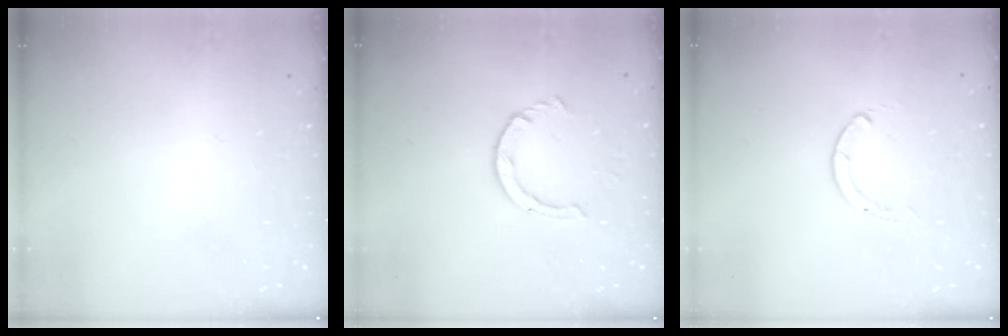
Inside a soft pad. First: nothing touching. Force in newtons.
{"total": 2.3, "press": 2.3, "slide": 0.2}
{"total": 0.0}